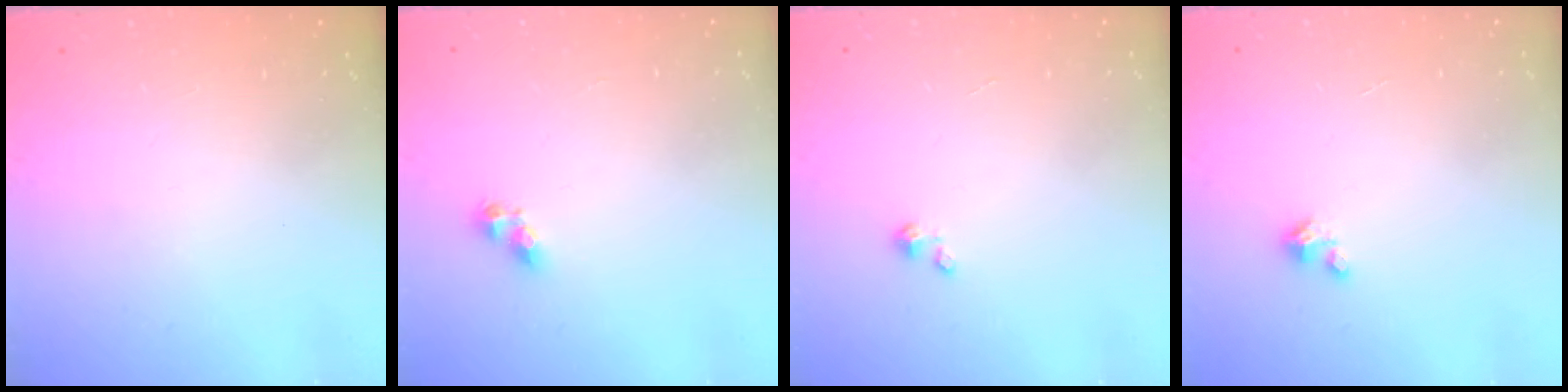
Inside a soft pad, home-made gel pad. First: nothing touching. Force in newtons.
{"total": 5.3, "press": 5.2, "slide": 0.4}
{"total": 1.4, "press": 1.3, "slide": 0.3}
{"total": 2.6, "press": 2.6, "slide": 0.2}